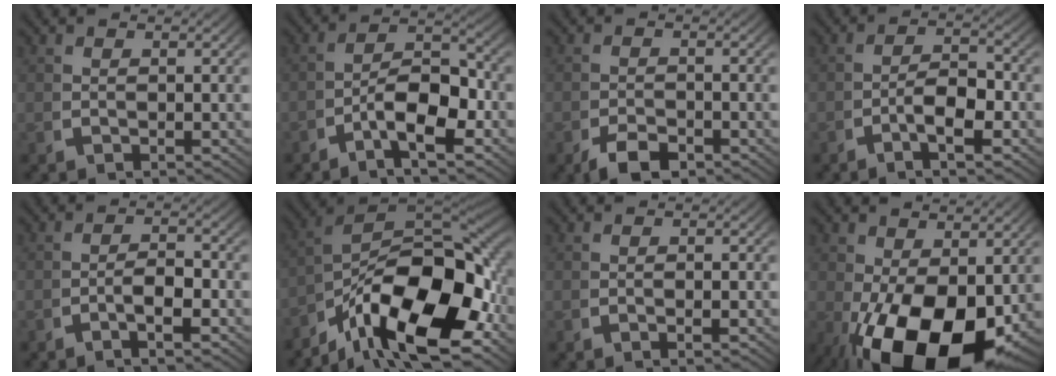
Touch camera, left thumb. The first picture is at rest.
{"total": 7.4, "force": [-1.6, 3.8, 6.1], "torque": [-0.109, -0.016, -0.029]}
{"total": 3.0, "force": [-2.1, 1.5, 1.6], "torque": [-0.026, -0.012, -0.035]}
{"total": 4.8, "force": [-1.0, 2.2, 4.2], "torque": [-0.078, -0.015, -0.016]}
{"total": 3.1, "force": [-0.8, 1.1, 2.8], "torque": [-0.050, -0.005, -0.016]}
{"total": 21.0, "force": [-2.6, 12.5, 16.7], "torque": [-0.274, -0.047, -0.032]}
{"total": 0.8, "force": [-0.1, 0.3, 0.7], "torque": [-0.011, 0.003, -0.006]}
{"total": 14.3, "force": [-3.5, 8.2, 11.2], "torque": [-0.204, -0.076, -0.016]}